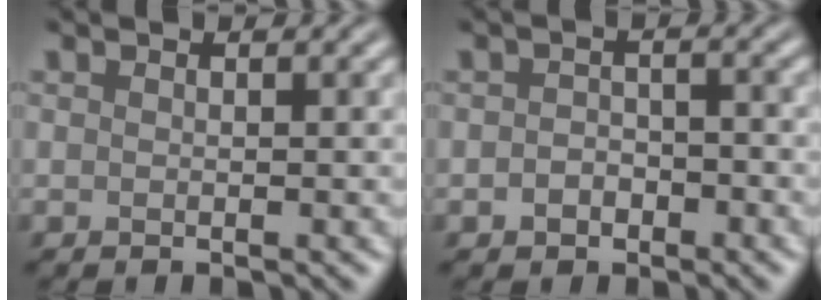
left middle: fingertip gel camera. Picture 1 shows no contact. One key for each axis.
{"total": 1.8, "fx": -0.8, "fy": 1.3, "fz": 1.0, "tx": -0.022, "ty": 0.000, "tz": -0.015}